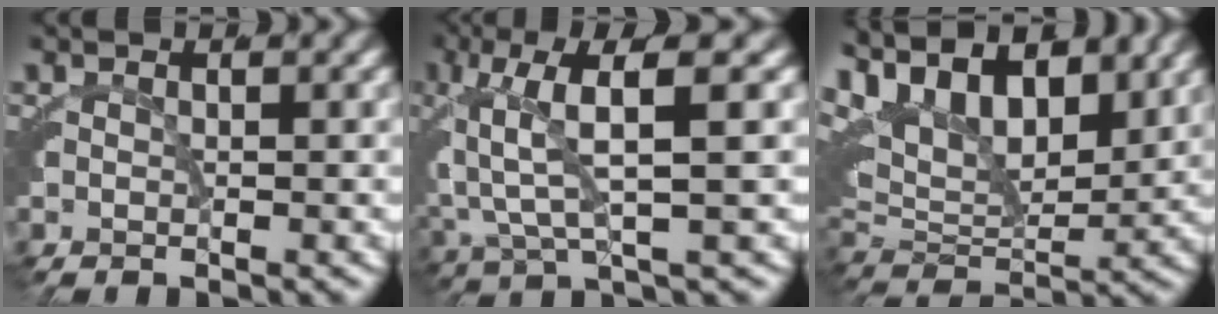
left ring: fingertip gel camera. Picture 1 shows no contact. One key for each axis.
{"total": 6.5, "fx": 1.8, "fy": 2.1, "fz": 5.9, "tx": -0.109, "ty": 0.027, "tz": 0.024}
{"total": 12.6, "fx": 4.4, "fy": 9.1, "fz": 7.5, "tx": -0.141, "ty": 0.013, "tz": 0.059}